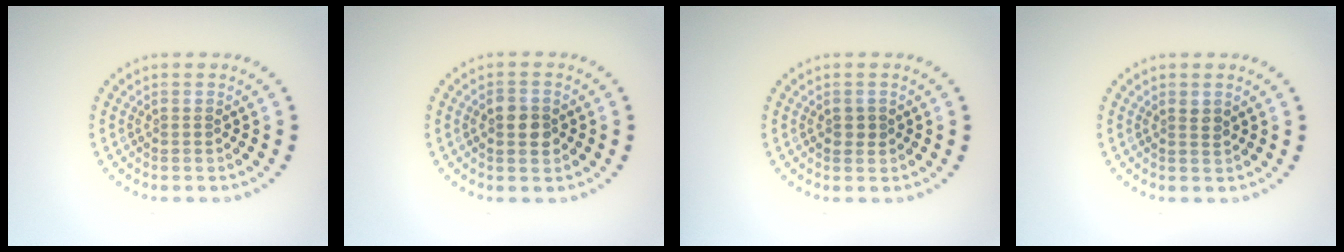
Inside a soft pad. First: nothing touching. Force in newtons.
{"total": 2.5, "press": 2.5, "slide": 0.2}
{"total": 1.2, "press": 1.2, "slide": 0.1}
{"total": 0.9, "press": 0.8, "slide": 0.5}